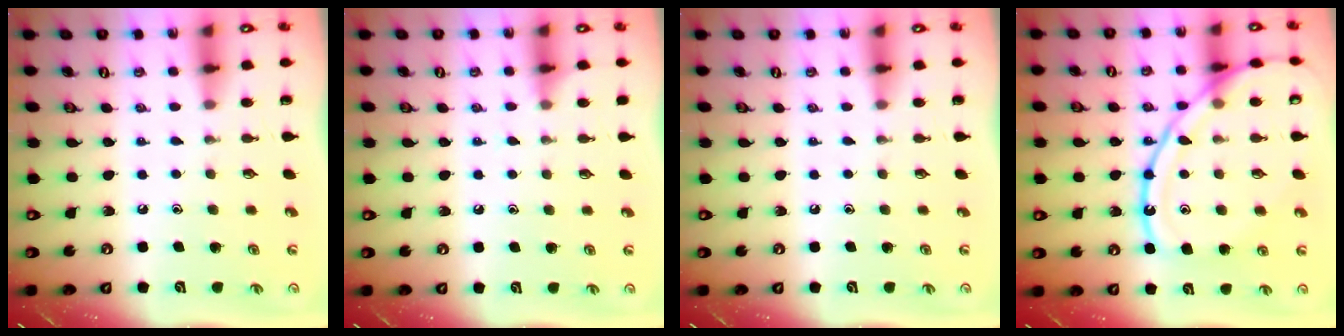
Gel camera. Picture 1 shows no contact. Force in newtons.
{"total": 4.2, "press": 4.1, "slide": 0.6}
{"total": 0.0}
{"total": 17.8, "press": 17.8, "slide": 1.5}